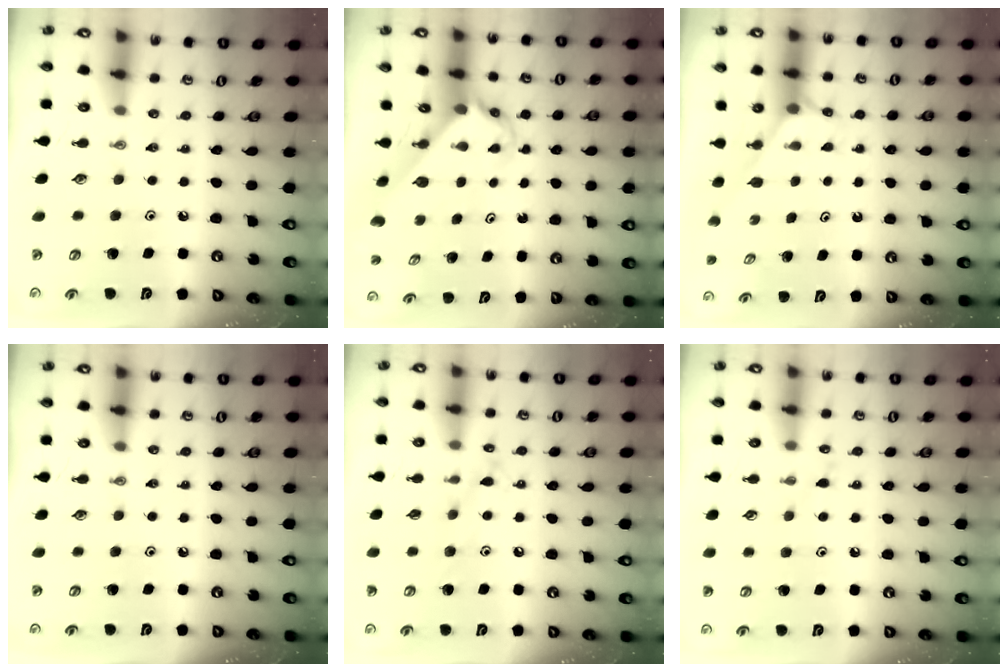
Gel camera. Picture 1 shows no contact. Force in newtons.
{"total": 2.7, "press": 2.7, "slide": 0.2}
{"total": 2.8, "press": 2.8, "slide": 0.3}
{"total": 0.0}
{"total": 8.2, "press": 8.2, "slide": 0.5}
{"total": 4.8, "press": 4.7, "slide": 0.6}